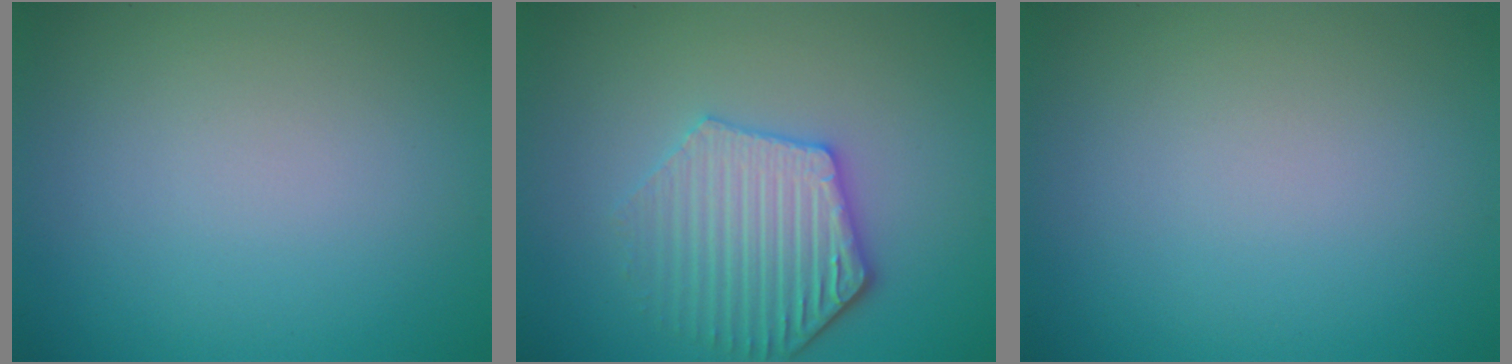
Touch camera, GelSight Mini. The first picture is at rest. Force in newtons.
{"total": 4.5, "press": 4.0, "slide": 2.0}
{"total": 0.0}